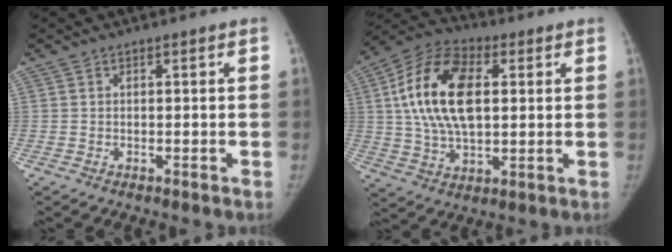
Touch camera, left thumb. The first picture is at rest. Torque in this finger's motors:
{"motor_torque": [0.58, 0.57, 2.15, -0.62, 0.70]}